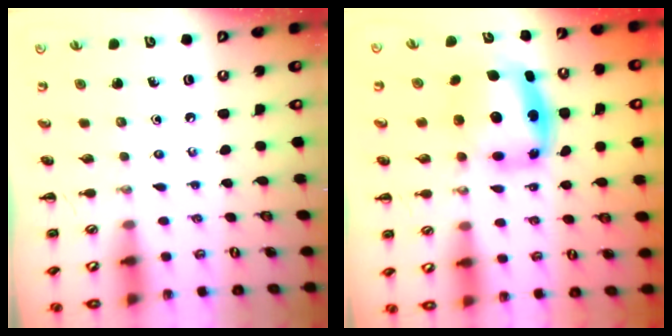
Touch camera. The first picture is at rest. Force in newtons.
{"total": 6.3, "press": 6.1, "slide": 1.6}